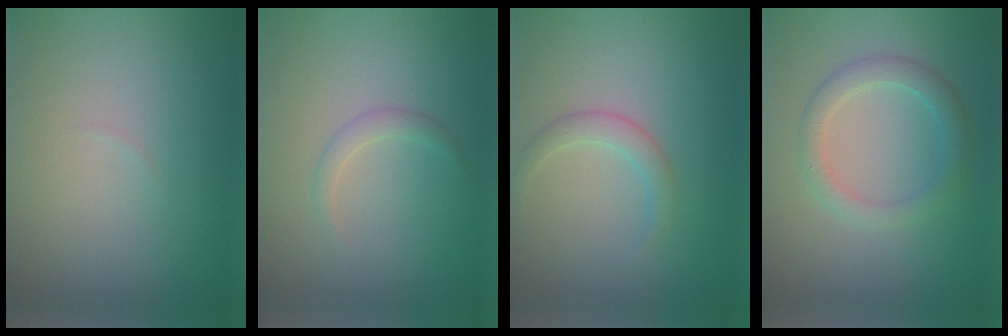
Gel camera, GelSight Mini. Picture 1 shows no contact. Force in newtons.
{"total": 1.1, "press": 1.1, "slide": 0.1}
{"total": 1.7, "press": 1.7, "slide": 0.1}
{"total": 2.6, "press": 2.6, "slide": 0.1}